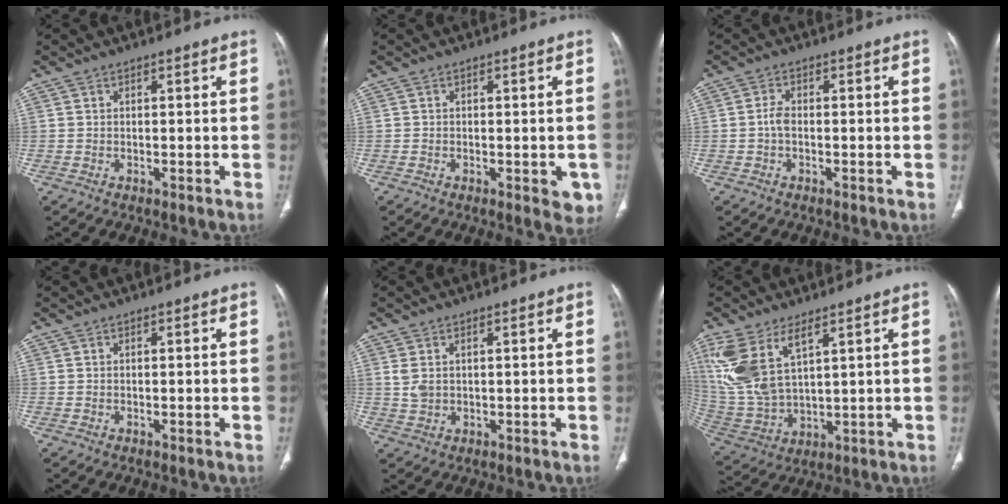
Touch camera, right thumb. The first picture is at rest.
{"total": 4.0, "force": [-1.3, 2.0, 3.2], "torque": [-0.014, -0.002, -0.015]}
{"total": 2.0, "force": [-0.4, 1.1, 1.6], "torque": [-0.031, 0.003, -0.013]}
{"total": 0.0}
{"total": 2.9, "force": [0.9, 1.9, 2.0], "torque": [-0.046, 0.003, 0.025]}
{"total": 13.6, "force": [6.8, 6.2, 10.0], "torque": [-0.225, -0.018, 0.156]}